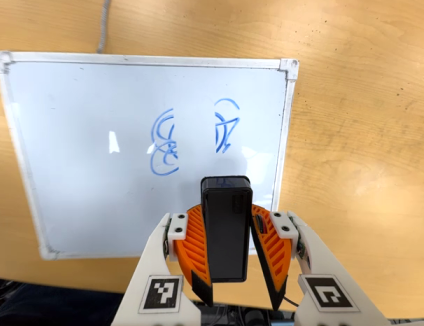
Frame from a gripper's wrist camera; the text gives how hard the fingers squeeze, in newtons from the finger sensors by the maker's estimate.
{"total": 8.0, "left": 7.6, "right": 8.5}